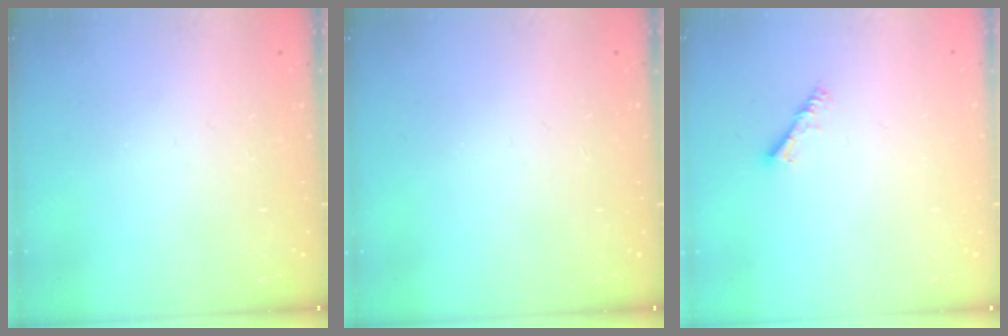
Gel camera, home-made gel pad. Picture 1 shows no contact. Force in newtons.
{"total": 0.0}
{"total": 3.6, "press": 3.5, "slide": 0.7}